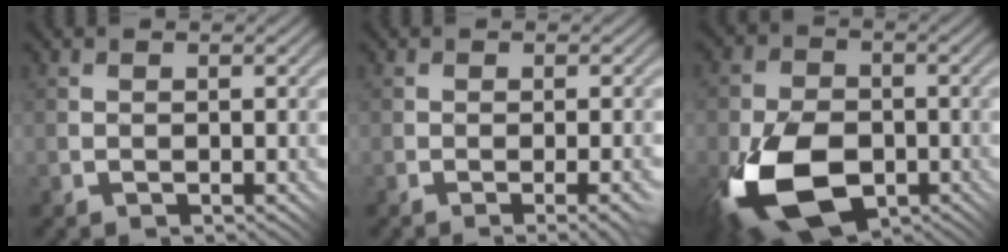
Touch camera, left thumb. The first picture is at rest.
{"total": 2.5, "force": [-1.8, 0.5, 1.7], "torque": [-0.016, 0.008, -0.021]}
{"total": 14.1, "force": [-5.3, 8.6, 9.8], "torque": [-0.228, -0.044, -0.092]}